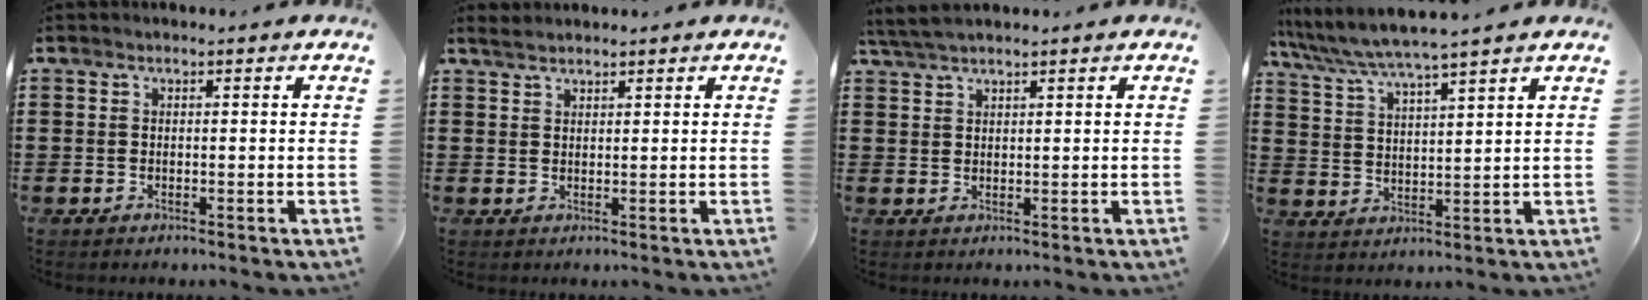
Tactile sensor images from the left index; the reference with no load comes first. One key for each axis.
{"total": 1.6, "fx": 1.6, "fy": 0.3, "fz": 0.3, "tx": -0.008, "ty": 0.003, "tz": 0.031}
{"total": 2.7, "fx": 2.4, "fy": 0.1, "fz": 1.1, "tx": -0.028, "ty": 0.002, "tz": 0.047}
{"total": 5.0, "fx": 4.6, "fy": -0.6, "fz": 1.8, "tx": -0.054, "ty": -0.028, "tz": 0.076}